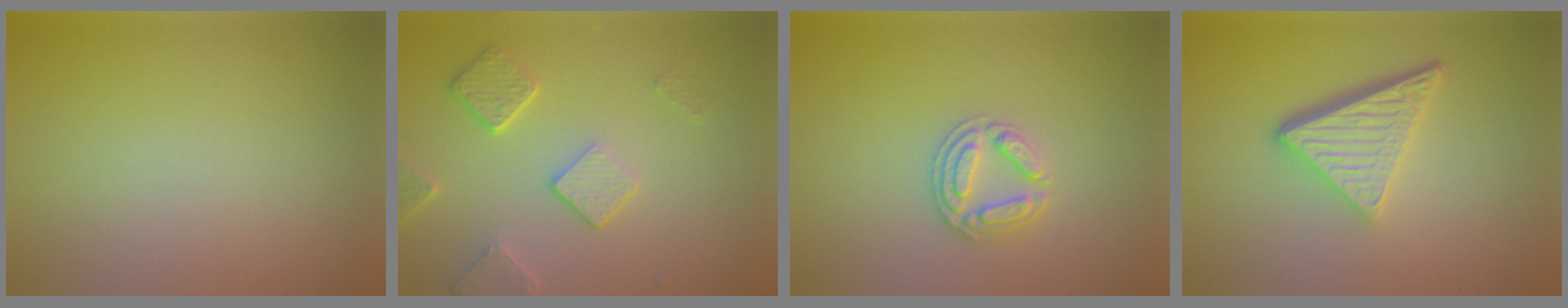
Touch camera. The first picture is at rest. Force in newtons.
{"total": 3.9, "press": 3.1, "slide": 2.4}
{"total": 2.6, "press": 2.5, "slide": 0.6}
{"total": 5.1, "press": 3.6, "slide": 3.7}